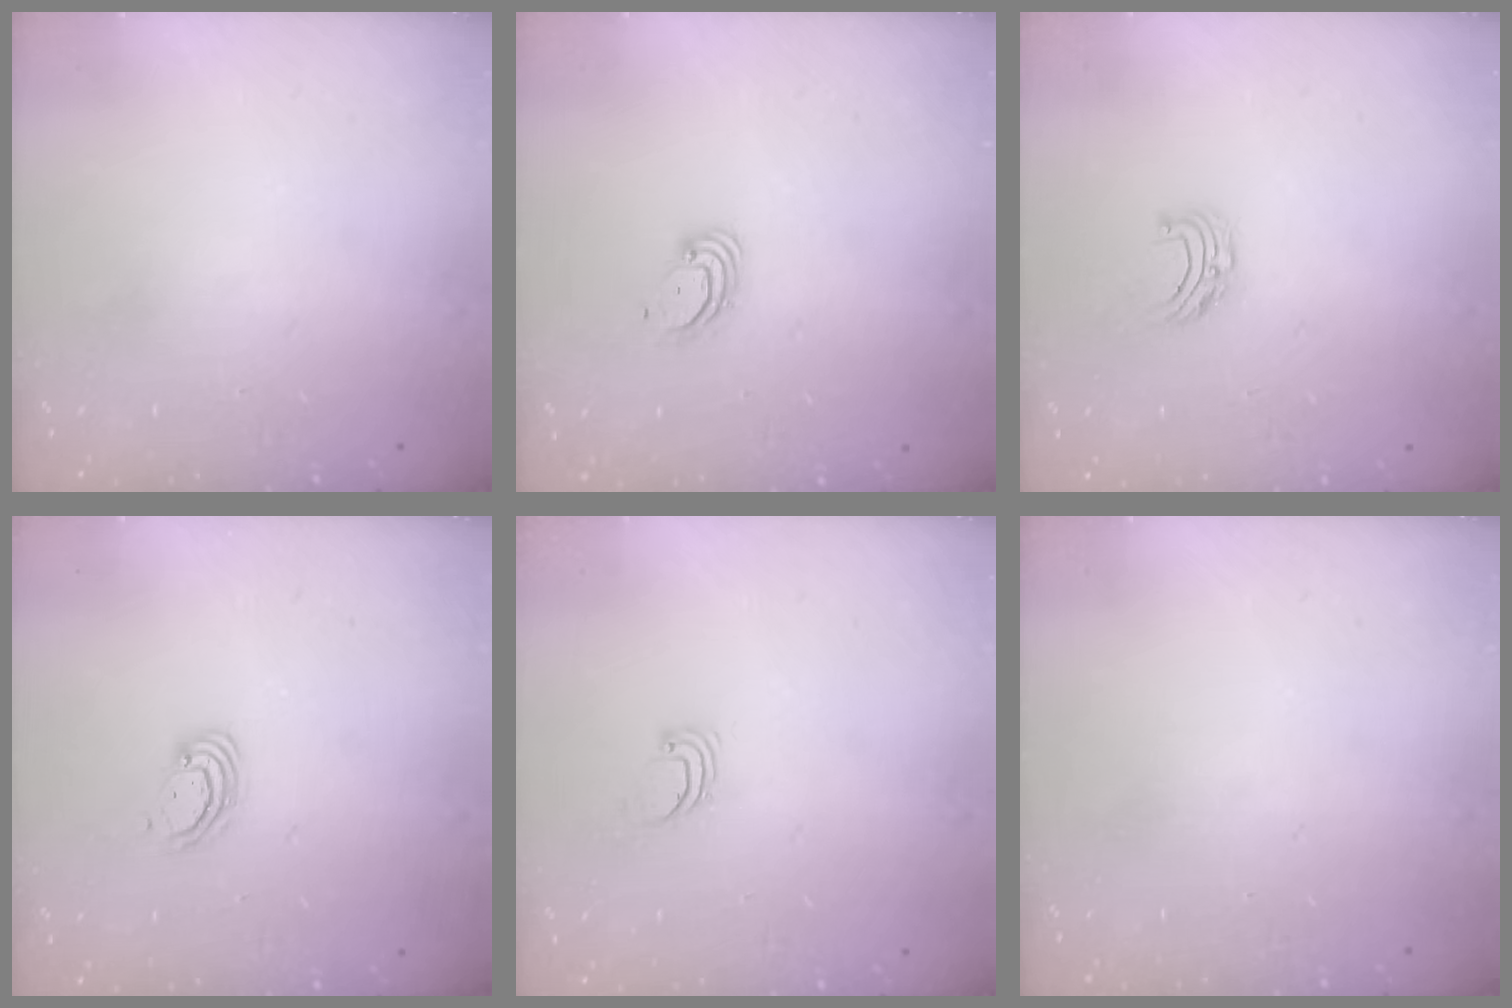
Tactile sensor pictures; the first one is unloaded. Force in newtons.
{"total": 3.6, "press": 3.6, "slide": 0.3}
{"total": 5.0, "press": 5.0, "slide": 0.4}
{"total": 3.0, "press": 2.9, "slide": 0.3}
{"total": 0.9, "press": 0.9, "slide": 0.0}
{"total": 0.0}